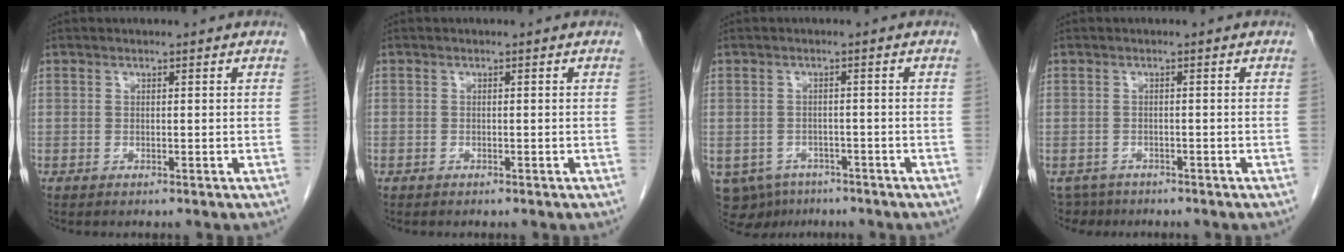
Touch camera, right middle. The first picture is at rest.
{"total": 0.0}
{"total": 7.9, "force": [-5.3, 5.6, 1.9], "torque": [-0.045, -0.003, -0.069]}
{"total": 3.8, "force": [-3.1, 2.1, -0.1], "torque": [0.004, -0.002, -0.051]}